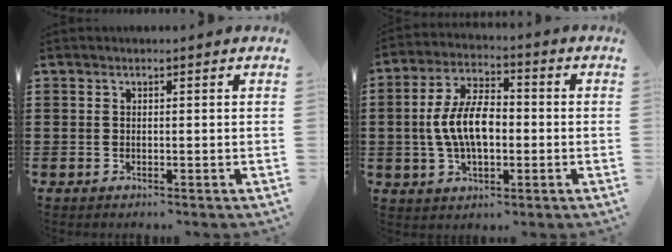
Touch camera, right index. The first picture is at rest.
{"total": 9.0, "force": [-0.7, 4.6, 7.7], "torque": [-0.173, 0.002, -0.020]}